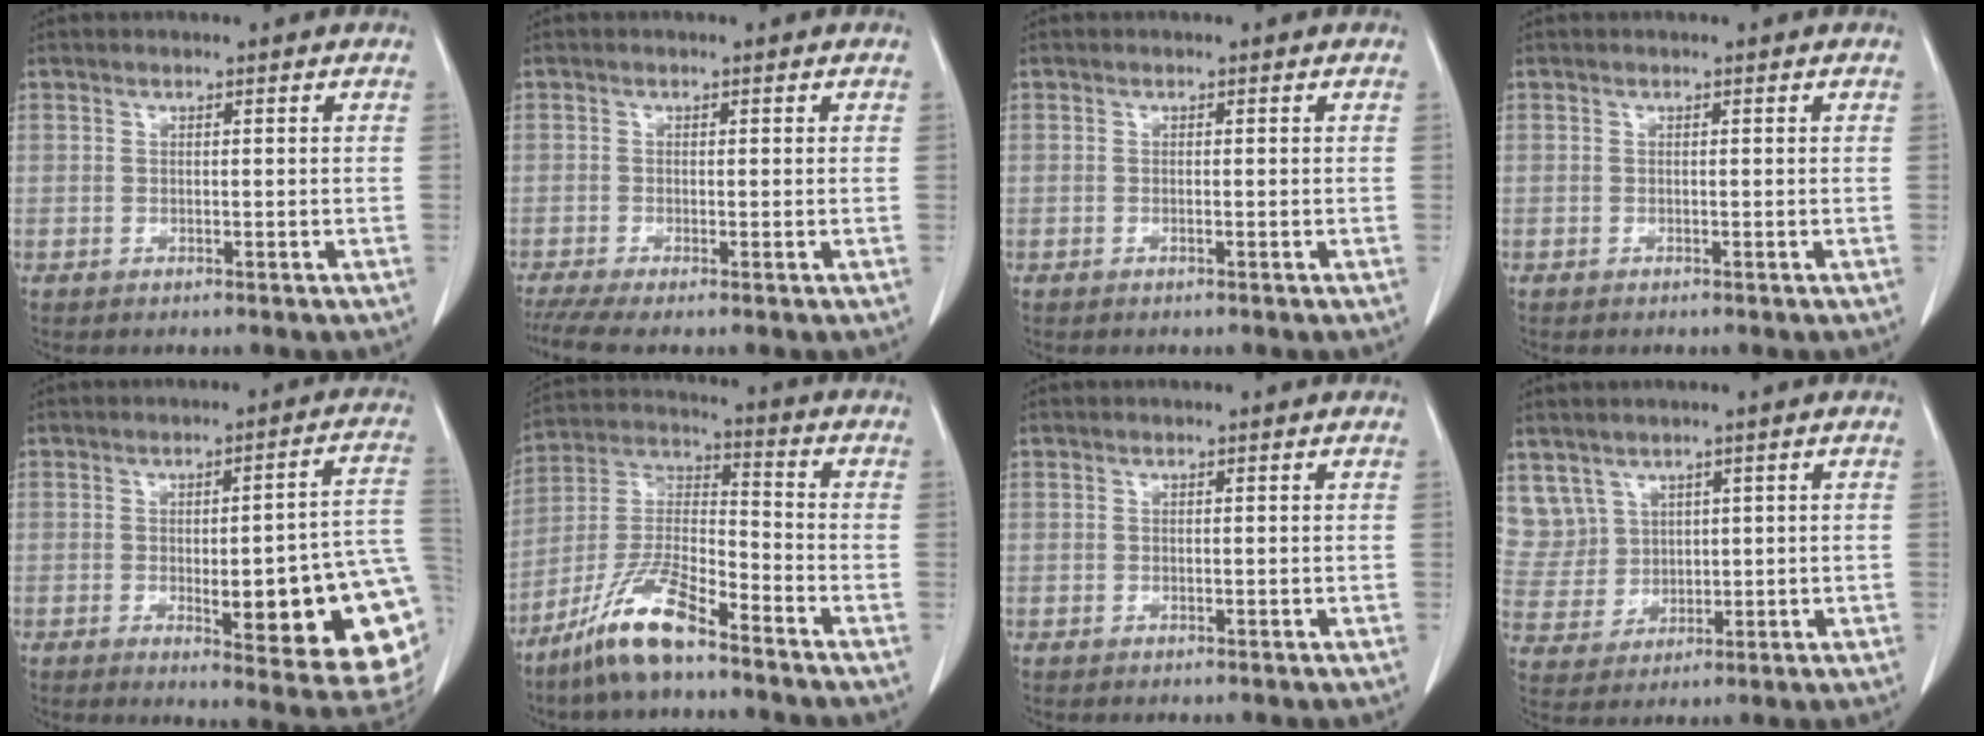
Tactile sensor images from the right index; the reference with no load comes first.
{"total": 3.6, "force": [-2.5, 0.4, 2.6], "torque": [-0.054, -0.006, -0.049]}
{"total": 0.0}
{"total": 0.0}
{"total": 20.0, "force": [-3.3, 3.7, 19.4], "torque": [-0.162, 0.008, -0.023]}
{"total": 11.8, "force": [-8.6, 1.9, 7.7], "torque": [-0.166, -0.005, -0.168]}
{"total": 0.0}
{"total": 7.6, "force": [4.2, 6.3, 0.4], "torque": [-0.021, 0.023, 0.105]}